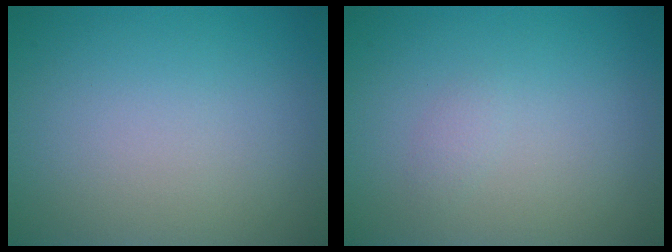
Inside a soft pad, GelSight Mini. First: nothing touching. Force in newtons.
{"total": 0.7, "press": 0.7, "slide": 0.1}